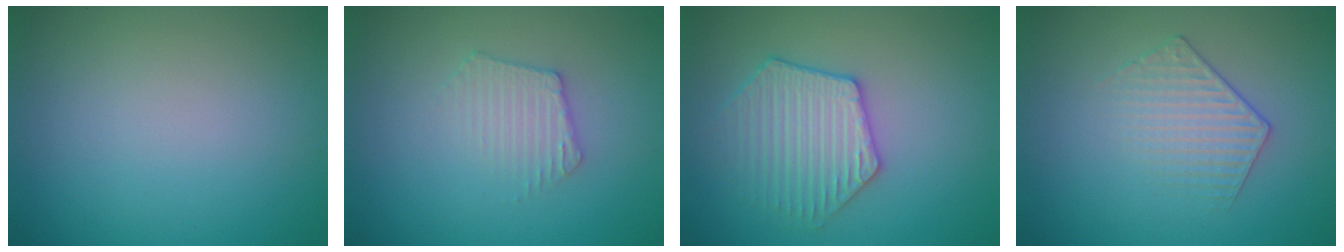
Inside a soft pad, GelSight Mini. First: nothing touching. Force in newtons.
{"total": 2.4, "press": 2.4, "slide": 0.3}
{"total": 3.8, "press": 3.7, "slide": 0.6}
{"total": 1.9, "press": 1.4, "slide": 1.3}